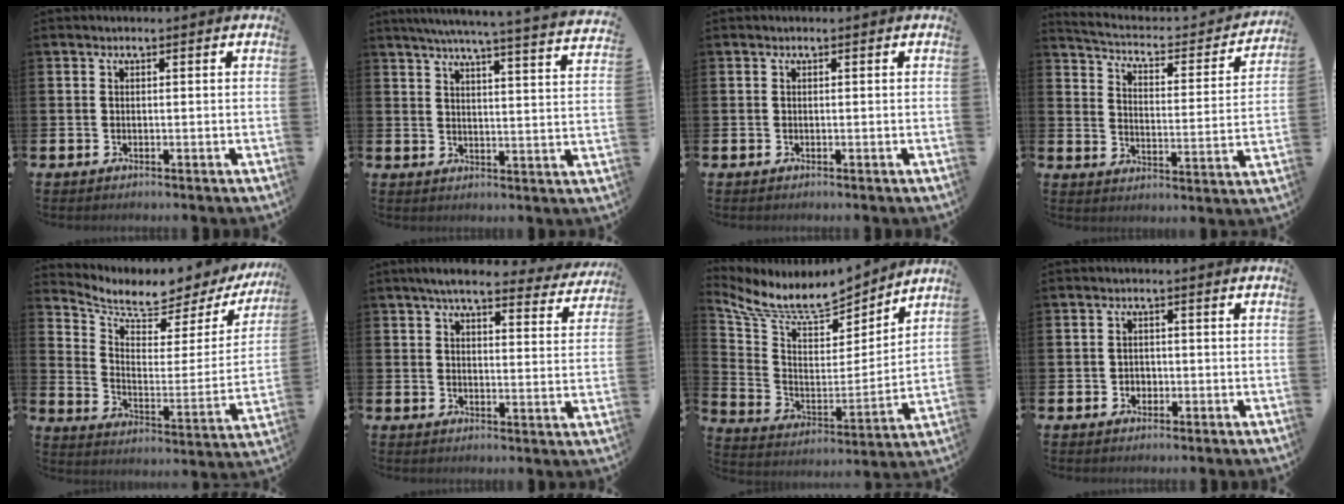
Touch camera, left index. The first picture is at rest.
{"total": 5.9, "force": [5.6, -0.5, 1.9], "torque": [-0.046, -0.046, 0.091]}
{"total": 0.0}
{"total": 4.6, "force": [4.0, 1.7, 1.6], "torque": [-0.047, -0.038, 0.056]}
{"total": 6.1, "force": [5.4, 2.2, 1.9], "torque": [-0.068, -0.044, 0.086]}
{"total": 6.1, "force": [5.4, 1.0, 2.5], "torque": [-0.052, -0.024, 0.093]}
{"total": 8.8, "force": [8.1, 2.6, 2.5], "torque": [-0.096, -0.056, 0.140]}
{"total": 1.4, "force": [-0.4, 1.4, 0.3], "torque": [0.000, 0.003, -0.012]}